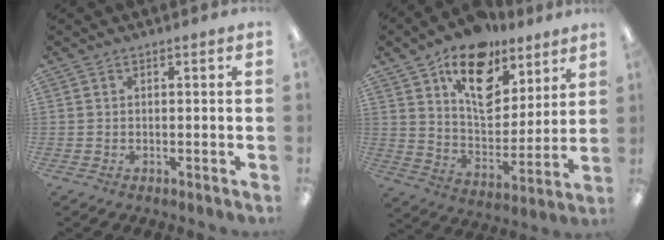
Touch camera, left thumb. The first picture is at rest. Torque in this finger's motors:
{"motor_torque": [0.53, 0.64, 1.25, -1.52, 0.14]}